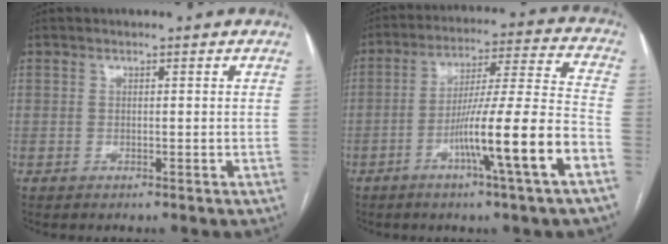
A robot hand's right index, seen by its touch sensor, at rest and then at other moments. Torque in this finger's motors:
{"motor_torque": [1.68, -0.46, 1.05, 0.21]}